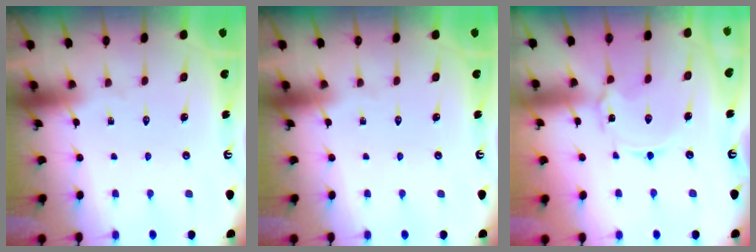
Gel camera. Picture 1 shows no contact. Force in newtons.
{"total": 0.0}
{"total": 2.6, "press": 2.6, "slide": 0.3}